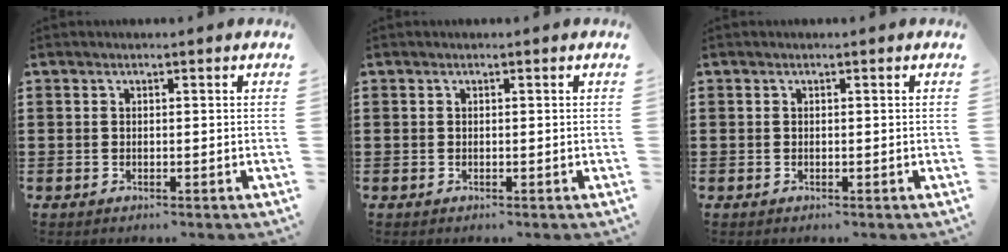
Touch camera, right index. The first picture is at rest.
{"total": 0.0}
{"total": 0.0}